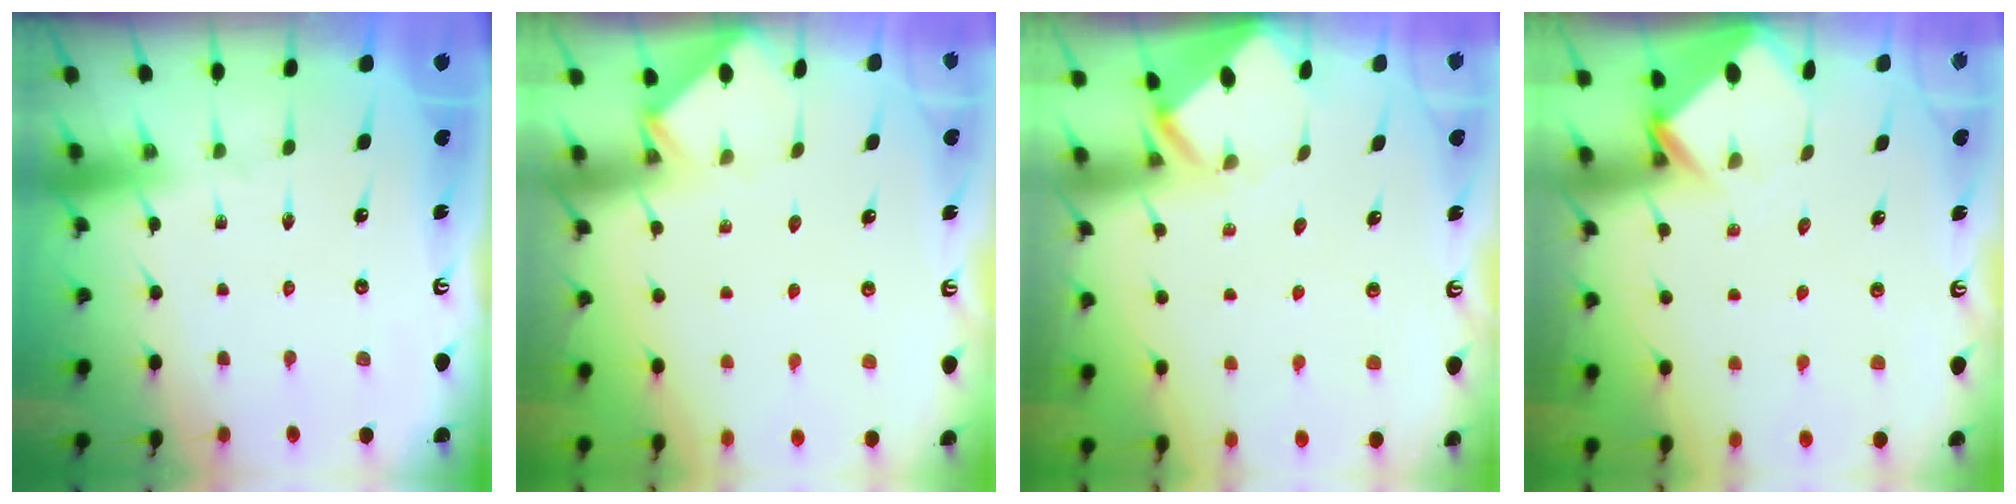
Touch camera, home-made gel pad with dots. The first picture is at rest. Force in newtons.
{"total": 2.5, "press": 2.5, "slide": 0.4}
{"total": 3.0, "press": 3.0, "slide": 0.1}
{"total": 3.8, "press": 3.8, "slide": 0.3}